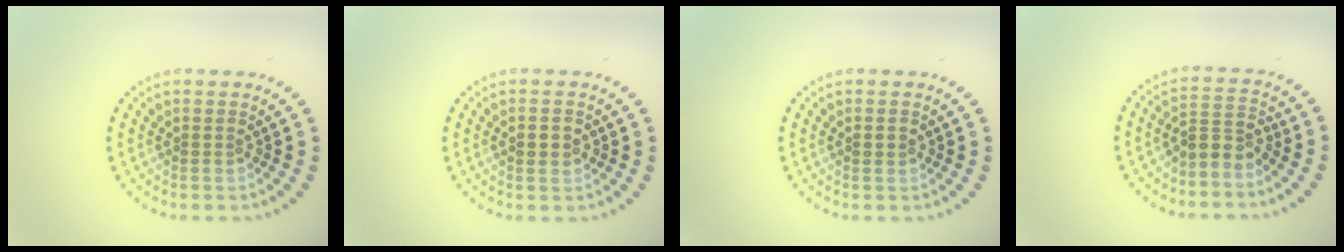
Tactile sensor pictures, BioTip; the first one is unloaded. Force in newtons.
{"total": 2.2, "press": 2.2, "slide": 0.1}
{"total": 1.0, "press": 1.0, "slide": 0.1}
{"total": 2.5, "press": 1.9, "slide": 1.6}